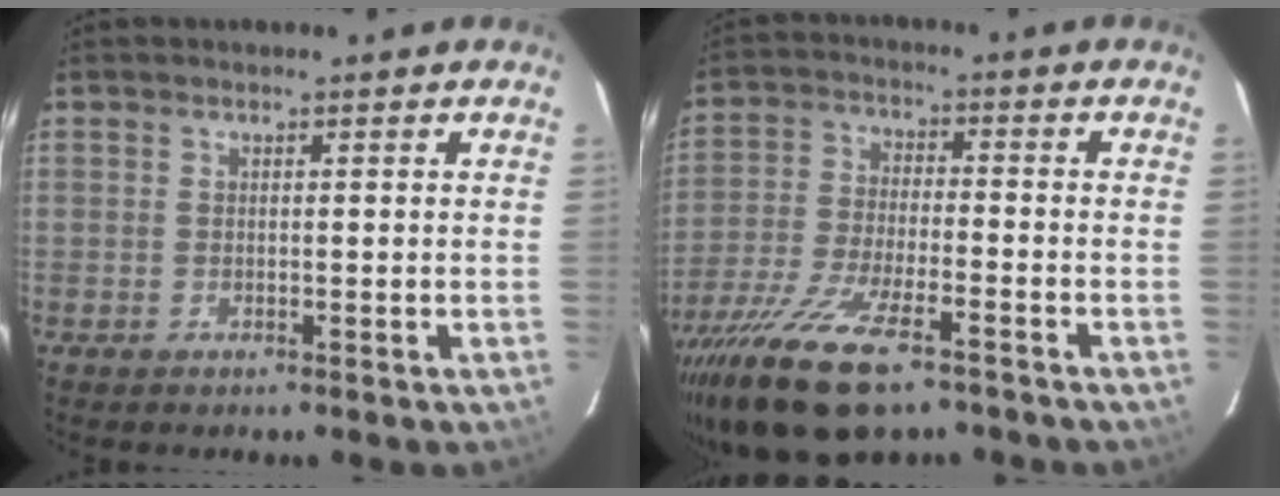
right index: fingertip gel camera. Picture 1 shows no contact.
{"total": 17.8, "force": [-12.2, 5.8, 11.7], "torque": [-0.249, -0.054, -0.222]}